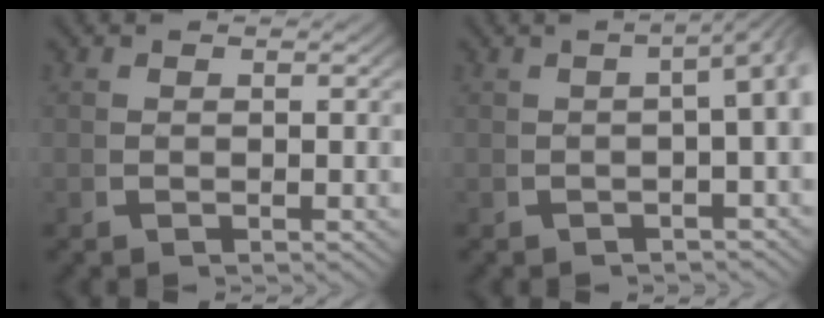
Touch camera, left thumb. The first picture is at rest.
{"total": 7.2, "force": [0.6, 3.7, 6.1], "torque": [-0.065, 0.026, -0.003]}